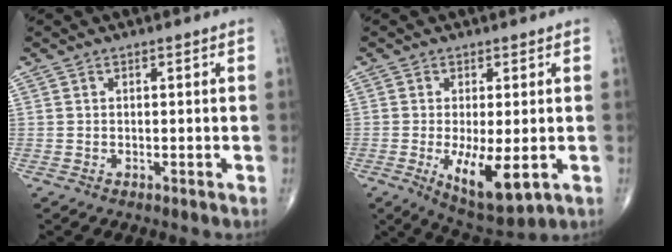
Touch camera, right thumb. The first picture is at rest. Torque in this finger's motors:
{"motor_torque": [0.38, 0.80, 0.03, -0.13, 0.27]}